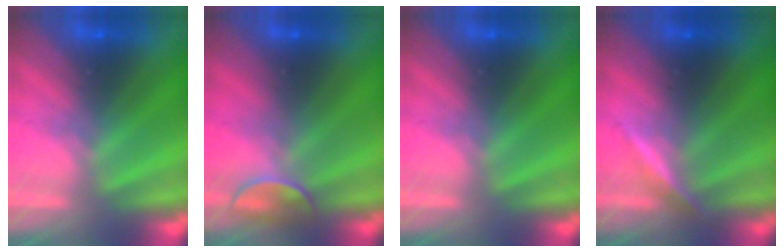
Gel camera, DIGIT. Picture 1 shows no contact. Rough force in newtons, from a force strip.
{"total": 2.4}
{"total": 0.0}
{"total": 3.0}